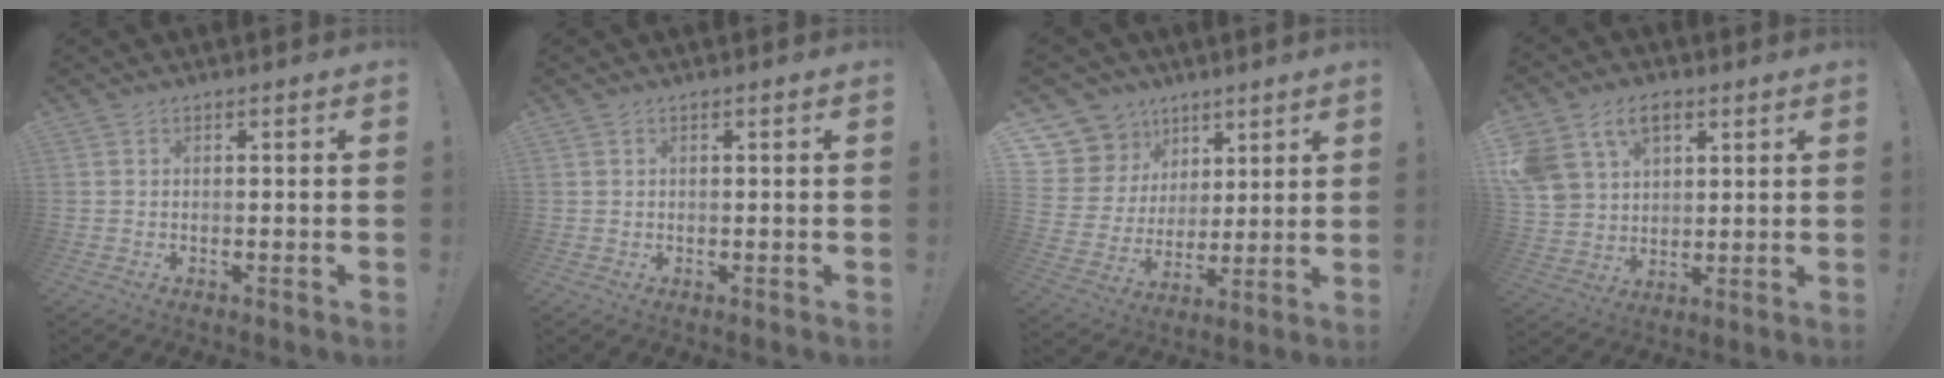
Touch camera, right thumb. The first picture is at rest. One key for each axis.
{"total": 0.8, "fx": 0.3, "fy": 0.8, "fz": 0.0, "tx": 0.009, "ty": -0.001, "tz": 0.003}
{"total": 13.1, "fx": 6.9, "fy": 10.5, "fz": 3.5, "tx": -0.058, "ty": -0.047, "tz": 0.152}
{"total": 13.2, "fx": 6.6, "fy": 9.4, "fz": 6.5, "tx": -0.115, "ty": -0.025, "tz": 0.132}